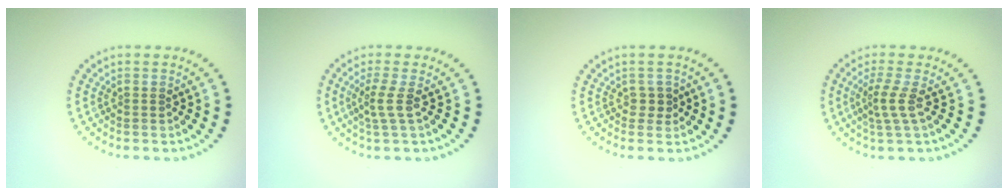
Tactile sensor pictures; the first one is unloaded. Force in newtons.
{"total": 1.9, "press": 1.5, "slide": 1.2}
{"total": 1.1, "press": 0.9, "slide": 0.6}
{"total": 2.2, "press": 1.5, "slide": 1.6}